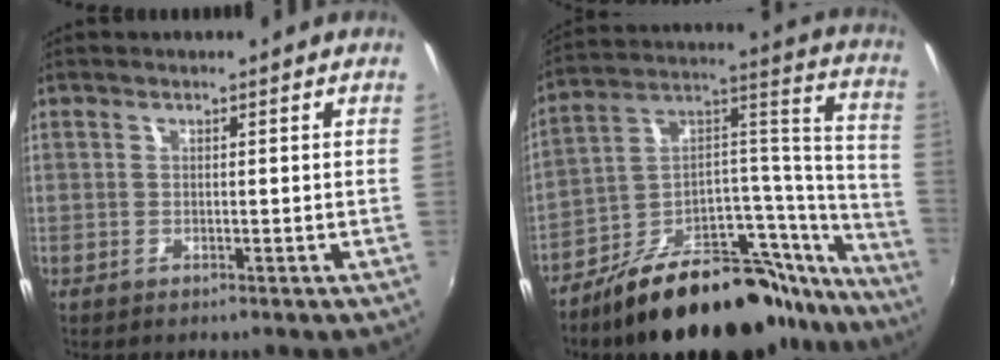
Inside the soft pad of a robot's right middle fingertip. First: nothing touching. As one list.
[{"total": 29.3, "force": [-21.6, 11.4, 16.1], "torque": [-0.183, 0.065, -0.315]}]